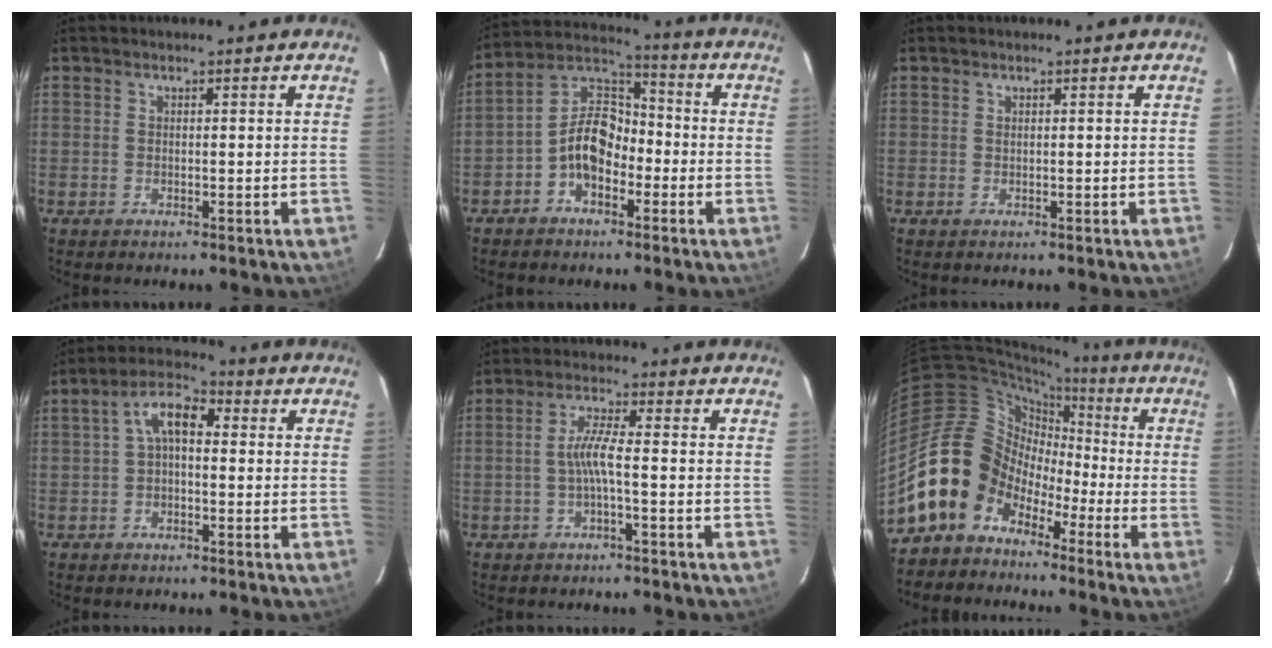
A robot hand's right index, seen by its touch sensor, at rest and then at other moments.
{"total": 9.1, "force": [-3.7, 5.7, 6.1], "torque": [-0.121, 0.028, -0.070]}
{"total": 0.0}
{"total": 6.0, "force": [0.3, 3.3, 5.0], "torque": [-0.098, 0.025, 0.005]}
{"total": 3.8, "force": [-1.3, -0.1, 3.6], "torque": [-0.077, 0.005, -0.022]}
{"total": 13.9, "force": [-7.0, 11.4, 4.0], "torque": [-0.095, 0.037, -0.133]}